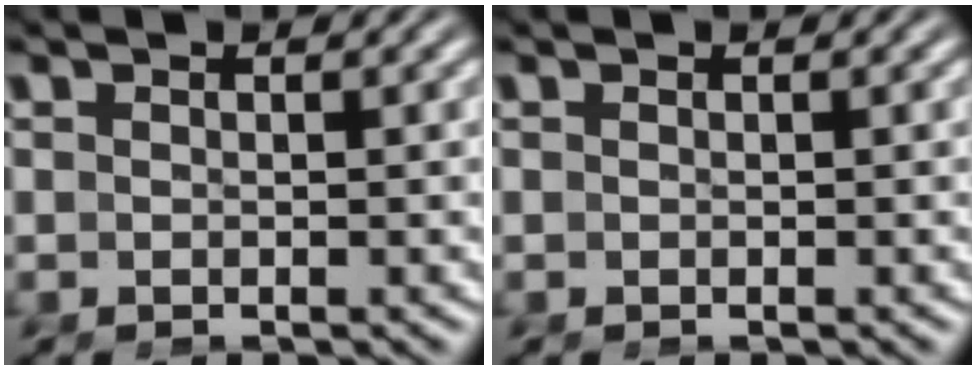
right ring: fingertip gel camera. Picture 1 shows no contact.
{"total": 0.0}